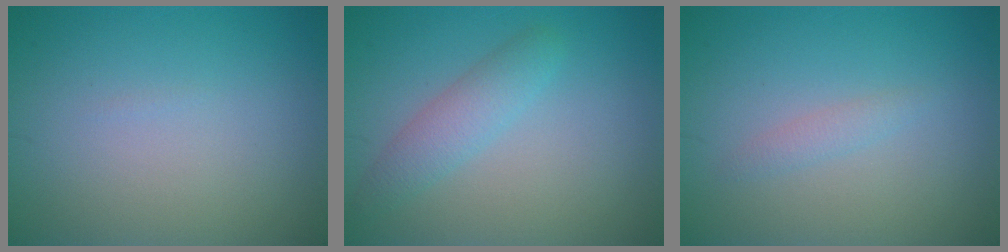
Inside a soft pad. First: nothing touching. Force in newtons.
{"total": 2.5, "press": 2.5, "slide": 0.1}
{"total": 1.0, "press": 1.0, "slide": 0.0}